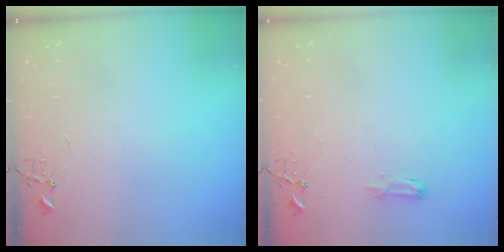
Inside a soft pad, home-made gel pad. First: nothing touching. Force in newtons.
{"total": 7.7, "press": 7.6, "slide": 0.9}